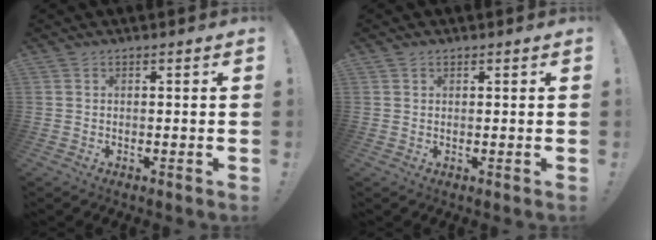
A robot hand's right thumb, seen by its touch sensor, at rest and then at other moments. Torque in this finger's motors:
{"motor_torque": [-0.02, -0.09, -0.39, 0.11, 0.00]}